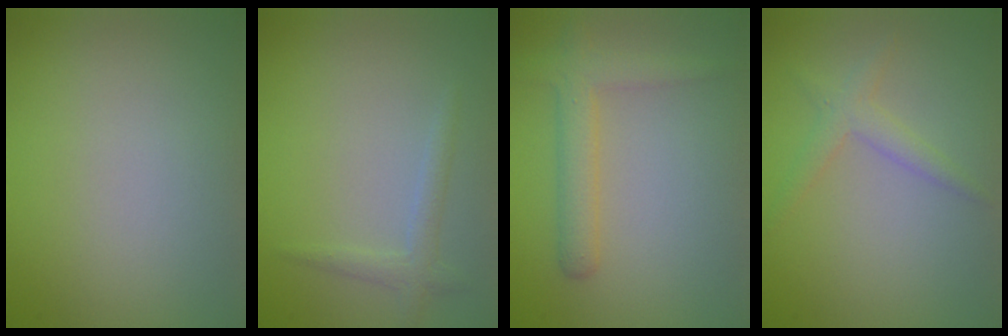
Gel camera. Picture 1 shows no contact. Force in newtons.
{"total": 1.5, "press": 1.5, "slide": 0.0}
{"total": 3.0, "press": 3.0, "slide": 0.2}
{"total": 1.9, "press": 1.9, "slide": 0.2}